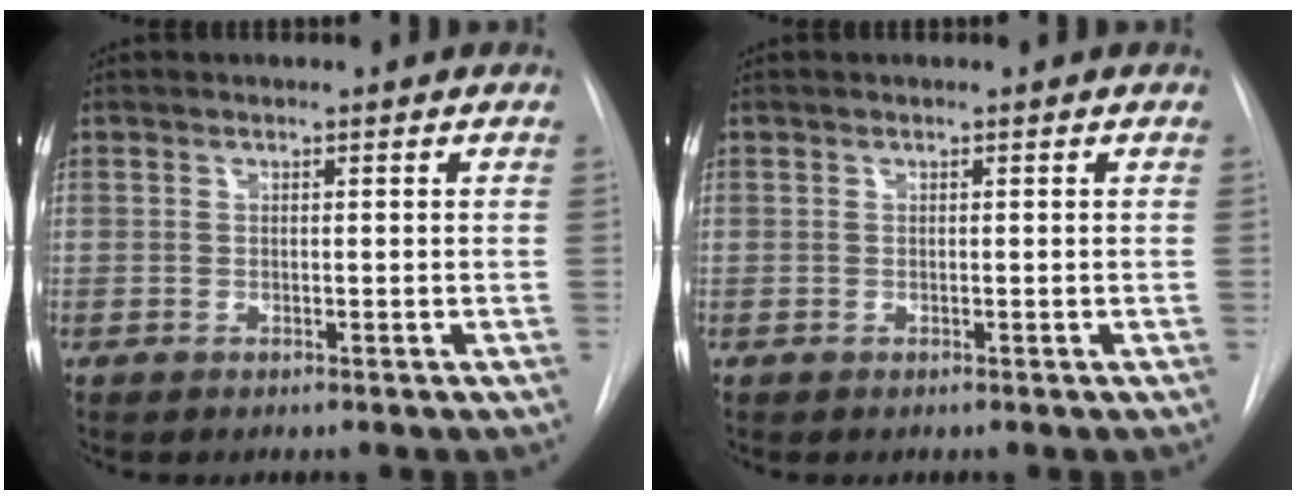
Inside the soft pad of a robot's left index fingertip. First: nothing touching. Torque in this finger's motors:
{"motor_torque": [-0.13, 0.14, 0.01, 0.00]}